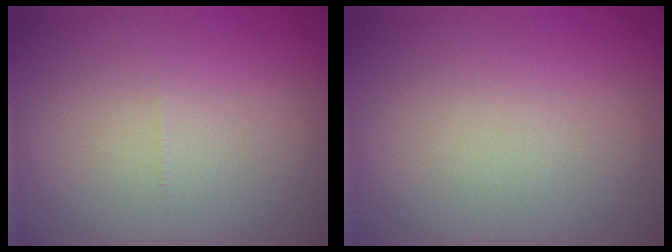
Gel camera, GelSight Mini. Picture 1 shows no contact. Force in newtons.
{"total": 0.0}